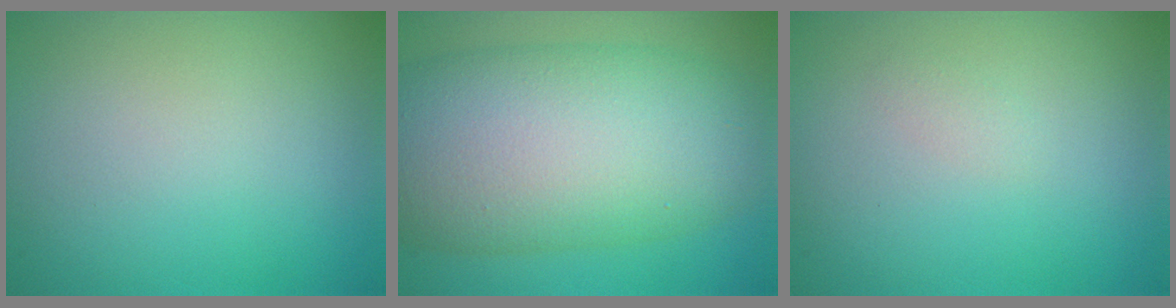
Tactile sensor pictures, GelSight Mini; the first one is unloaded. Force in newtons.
{"total": 13.7, "press": 13.7, "slide": 0.2}
{"total": 0.7, "press": 0.7, "slide": 0.0}